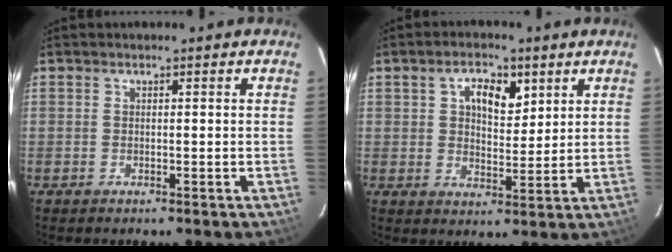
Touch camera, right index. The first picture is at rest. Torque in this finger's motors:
{"motor_torque": [-0.02, 0.10, 0.06, 0.01]}